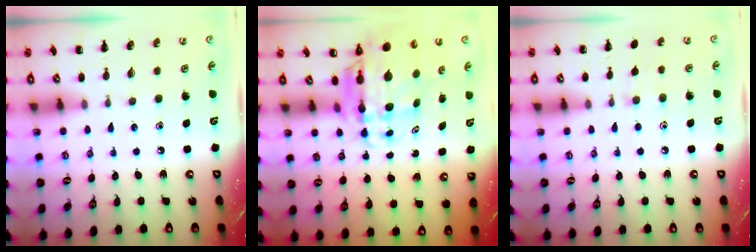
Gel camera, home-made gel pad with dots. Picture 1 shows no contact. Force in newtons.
{"total": 8.7, "press": 8.2, "slide": 2.9}
{"total": 5.3, "press": 5.0, "slide": 1.9}